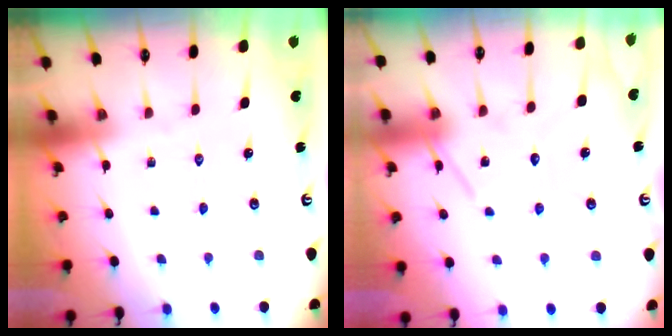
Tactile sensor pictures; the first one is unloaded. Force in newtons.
{"total": 11.8, "press": 11.8, "slide": 0.8}